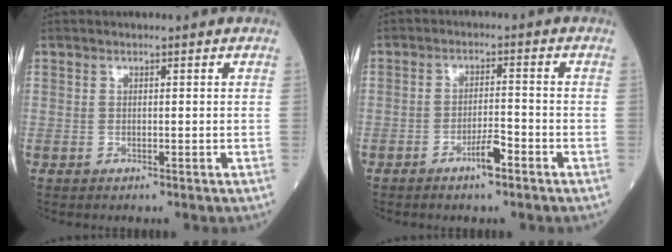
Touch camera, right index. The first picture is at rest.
{"total": 3.7, "force": [-2.4, 0.5, 2.8], "torque": [-0.049, 0.002, -0.043]}